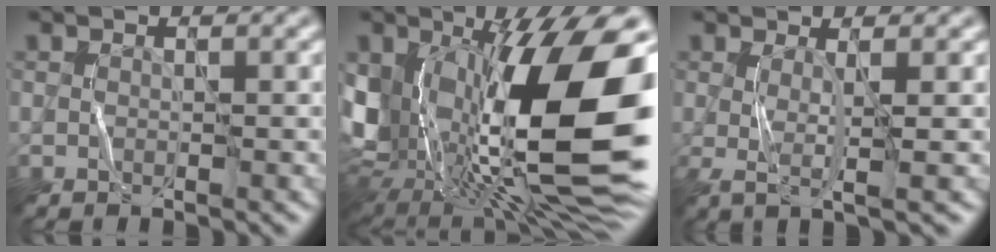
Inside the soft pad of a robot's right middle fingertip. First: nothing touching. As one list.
[{"total": 18.5, "force": [0.2, 8.5, 16.4], "torque": [-0.289, -0.009, 0.010]}, {"total": 2.5, "force": [0.2, 0.3, 2.5], "torque": [-0.051, 0.001, 0.007]}]